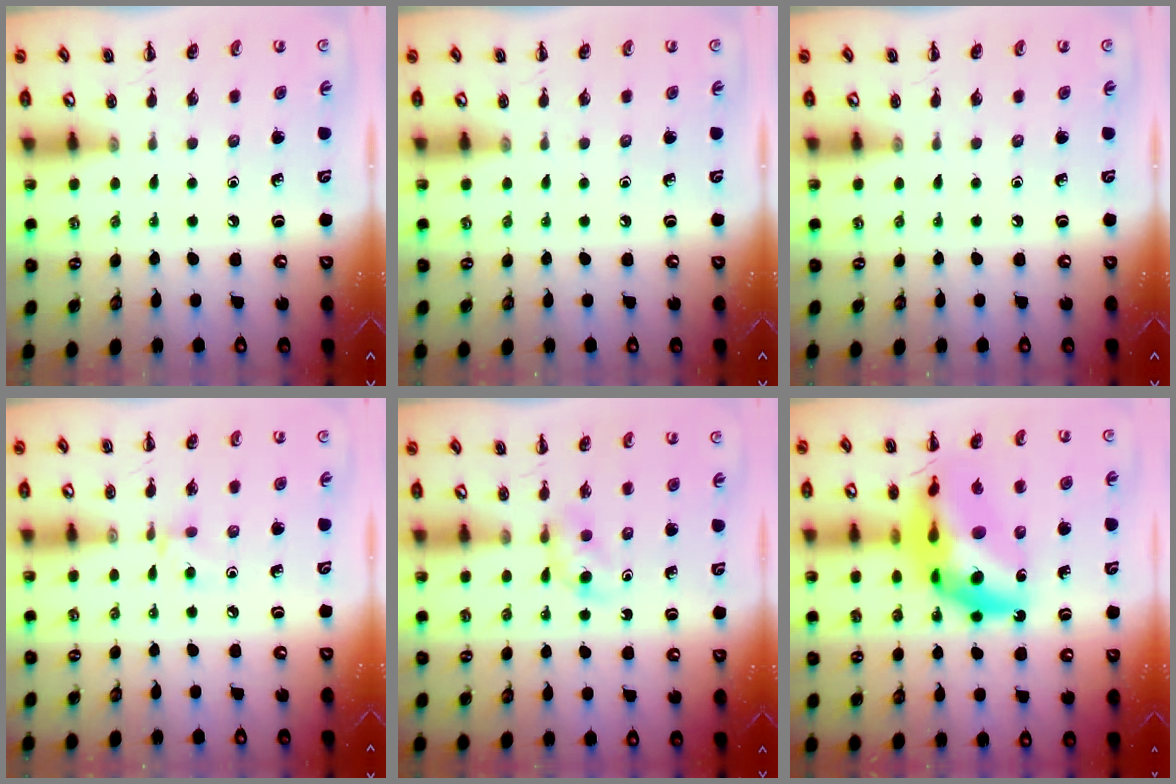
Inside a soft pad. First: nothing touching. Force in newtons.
{"total": 0.0}
{"total": 0.0}
{"total": 4.6, "press": 4.3, "slide": 1.5}
{"total": 3.9, "press": 3.6, "slide": 1.3}
{"total": 22.4, "press": 21.7, "slide": 5.5}